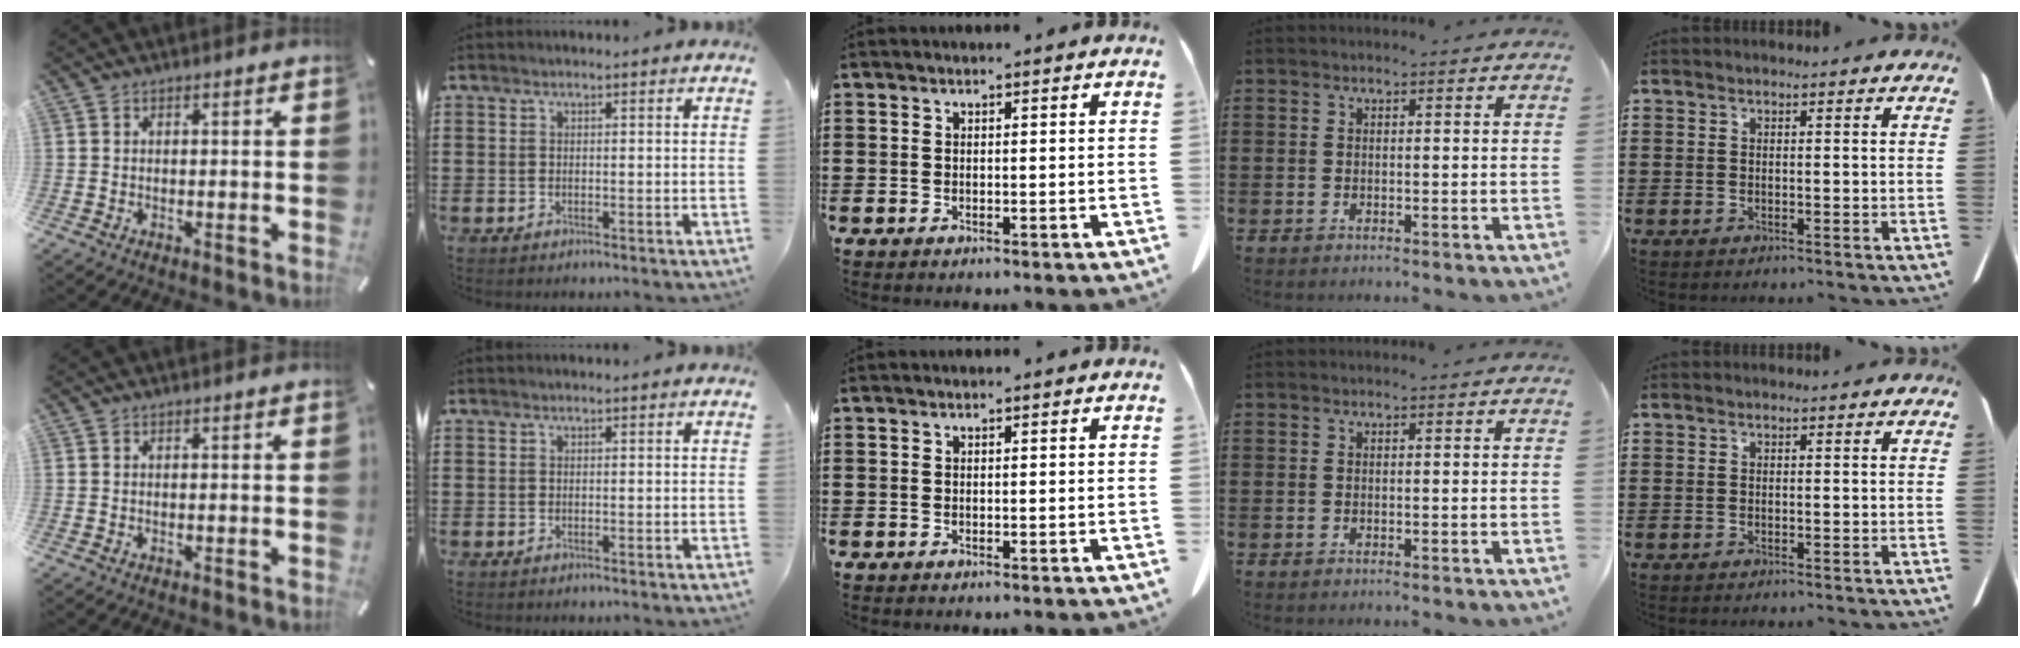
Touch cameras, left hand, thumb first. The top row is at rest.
{}